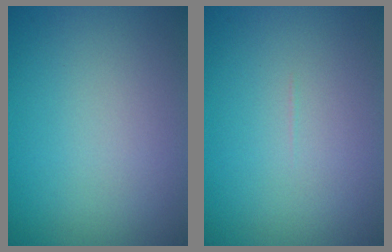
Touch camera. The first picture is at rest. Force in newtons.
{"total": 0.0}